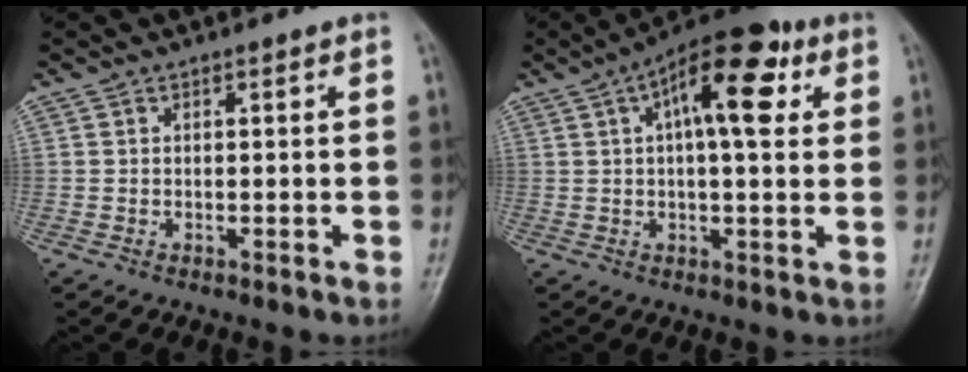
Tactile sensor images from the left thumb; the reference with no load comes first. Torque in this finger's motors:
{"motor_torque": [0.21, 0.88, 0.63, -0.02, 0.19]}